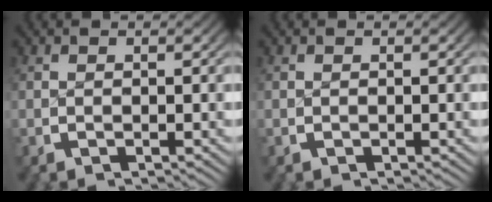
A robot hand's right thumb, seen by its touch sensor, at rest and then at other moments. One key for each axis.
{"total": 0.0}